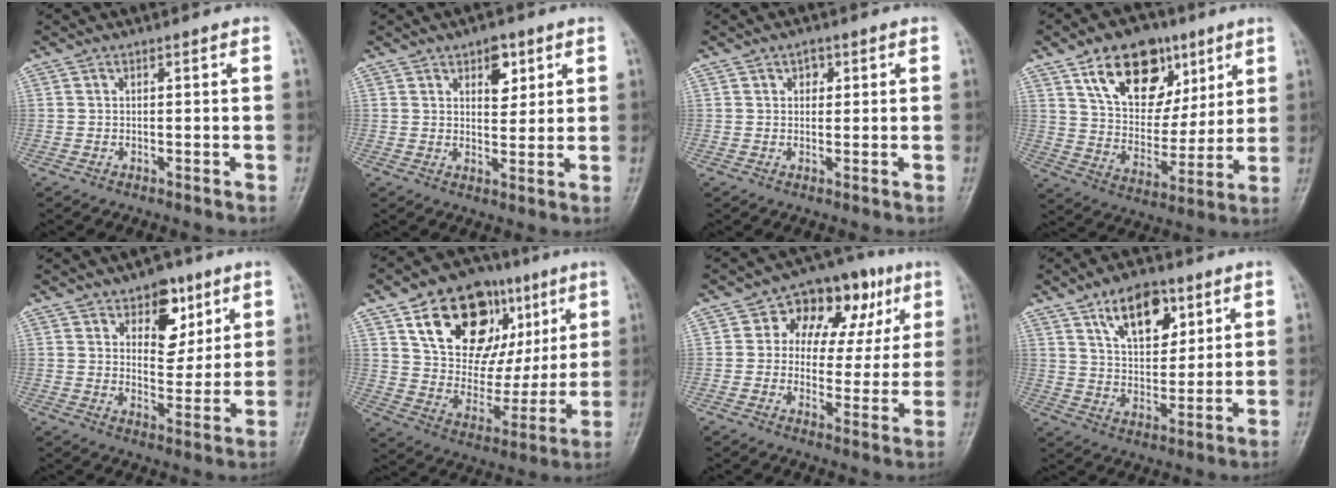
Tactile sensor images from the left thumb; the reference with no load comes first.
{"total": 5.4, "force": [2.7, 3.2, 3.4], "torque": [-0.022, -0.013, 0.037]}
{"total": 2.2, "force": [0.9, 1.6, 1.1], "torque": [-0.003, 0.000, 0.009]}
{"total": 17.7, "force": [9.3, 11.4, 9.9], "torque": [-0.112, -0.034, 0.163]}
{"total": 9.3, "force": [4.9, 5.8, 5.4], "torque": [-0.037, -0.025, 0.073]}
{"total": 24.2, "force": [10.5, 15.3, 15.5], "torque": [-0.184, -0.013, 0.177]}
{"total": 15.0, "force": [5.3, 9.9, 9.9], "torque": [-0.078, 0.014, 0.073]}
{"total": 12.1, "force": [6.4, 6.8, 7.8], "torque": [-0.091, -0.034, 0.110]}